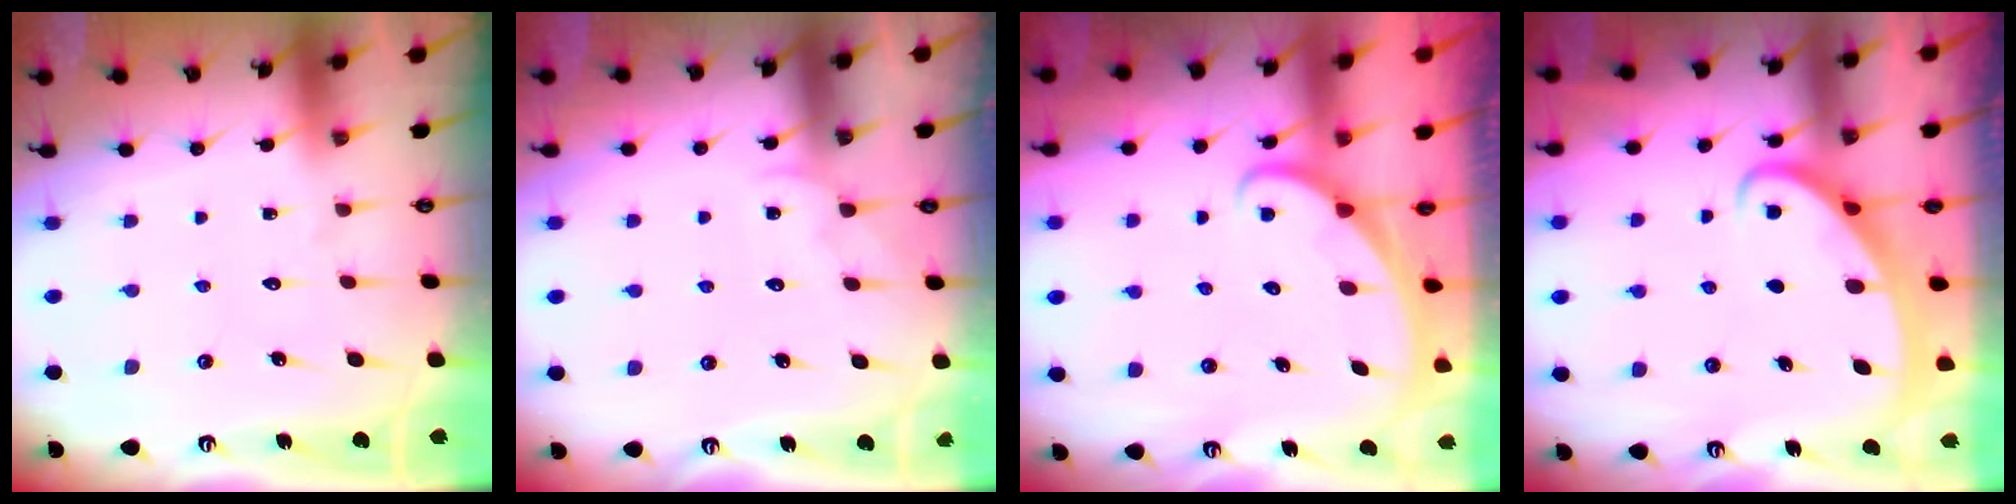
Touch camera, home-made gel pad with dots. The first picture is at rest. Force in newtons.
{"total": 2.5, "press": 2.5, "slide": 0.4}
{"total": 1.9, "press": 1.9, "slide": 0.1}
{"total": 2.6, "press": 2.6, "slide": 0.3}